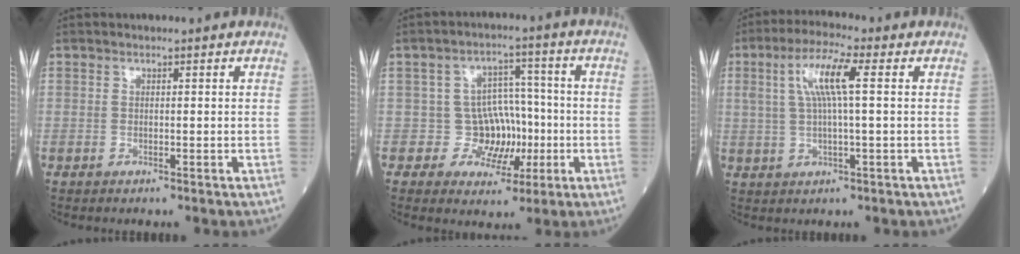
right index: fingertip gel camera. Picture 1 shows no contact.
{"total": 6.6, "force": [-1.1, 6.2, 2.0], "torque": [-0.008, 0.025, -0.013]}
{"total": 7.5, "force": [1.8, 0.6, 7.3], "torque": [-0.146, 0.014, 0.034]}